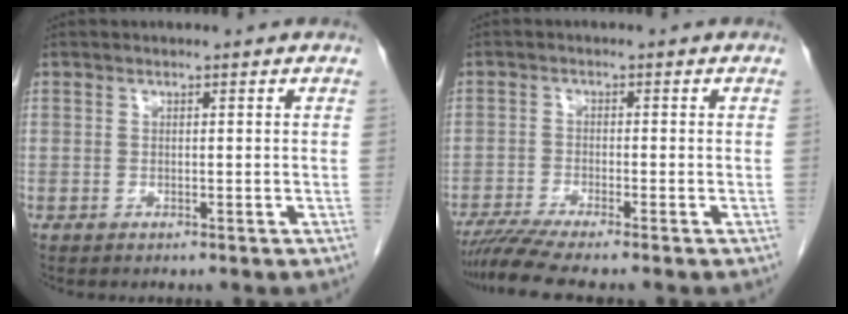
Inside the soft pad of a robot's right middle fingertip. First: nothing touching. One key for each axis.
{"total": 5.5, "fx": -4.6, "fy": -0.9, "fz": 2.7, "tx": -0.047, "ty": -0.015, "tz": -0.083}